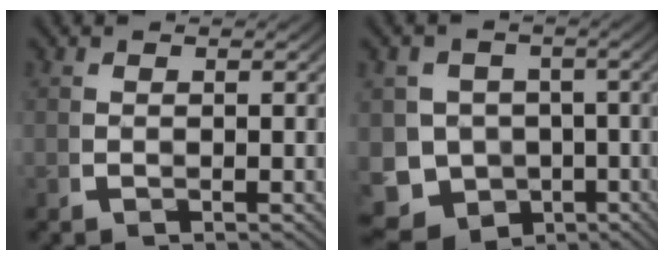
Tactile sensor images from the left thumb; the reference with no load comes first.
{"total": 13.6, "force": [-5.7, 11.5, 4.6], "torque": [-0.110, -0.078, -0.078]}